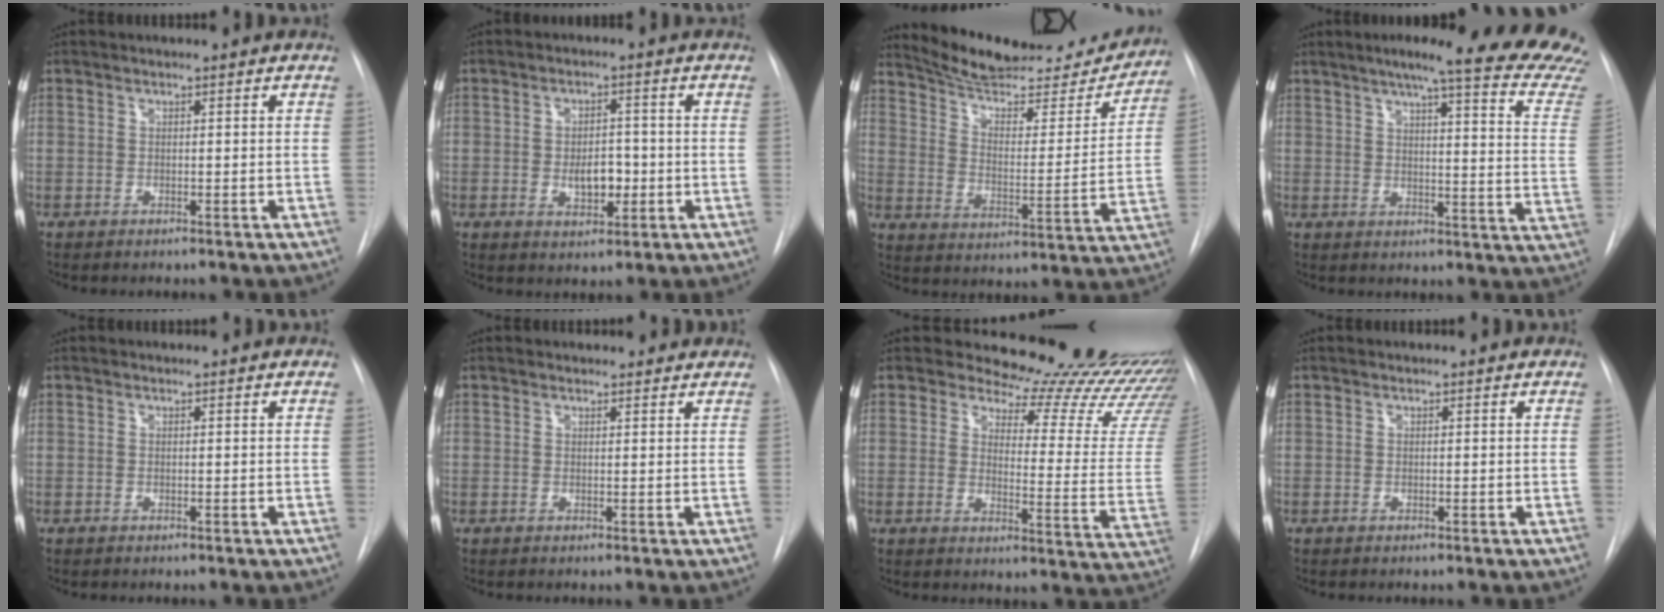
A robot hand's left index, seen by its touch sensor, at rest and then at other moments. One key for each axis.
{"total": 4.9, "fx": -1.6, "fy": 2.7, "fz": 3.8, "tx": -0.053, "ty": -0.003, "tz": -0.020}
{"total": 20.6, "fx": 19.1, "fy": 4.5, "fz": 6.1, "tx": -0.084, "ty": -0.037, "tz": 0.264}
{"total": 25.0, "fx": 21.9, "fy": 0.7, "fz": 12.0, "tx": -0.150, "ty": -0.092, "tz": 0.242}
{"total": 0.0}
{"total": 2.8, "fx": 2.5, "fy": 1.2, "fz": 0.3, "tx": 0.002, "ty": 0.005, "tz": 0.018}
{"total": 24.1, "fx": 22.6, "fy": 4.6, "fz": 6.8, "tx": -0.070, "ty": -0.152, "tz": 0.236}
{"total": 0.0}